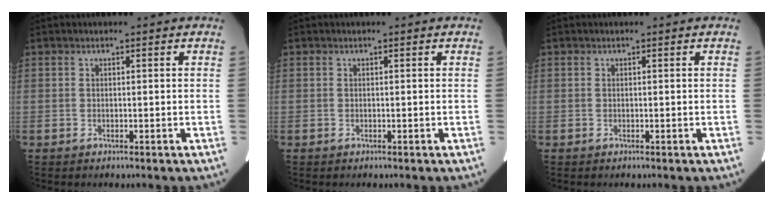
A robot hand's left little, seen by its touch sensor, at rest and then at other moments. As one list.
[{"total": 0.0}, {"total": 0.0}]